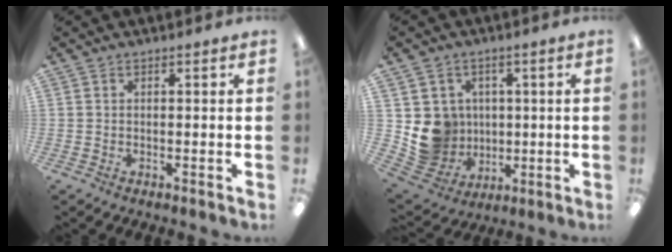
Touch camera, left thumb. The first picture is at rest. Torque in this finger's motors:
{"motor_torque": [-0.04, 0.15, 0.49, -0.48, 0.04]}